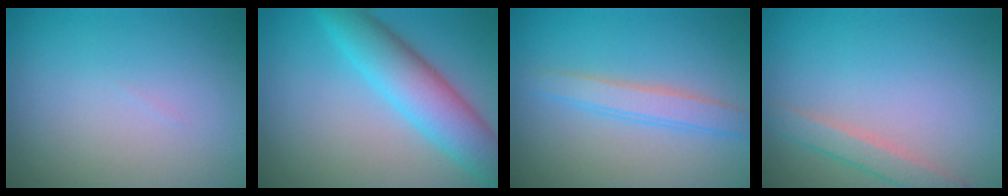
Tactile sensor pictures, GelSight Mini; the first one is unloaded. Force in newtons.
{"total": 6.1, "press": 6.1, "slide": 0.1}
{"total": 2.5, "press": 2.5, "slide": 0.0}
{"total": 2.1, "press": 2.1, "slide": 0.1}